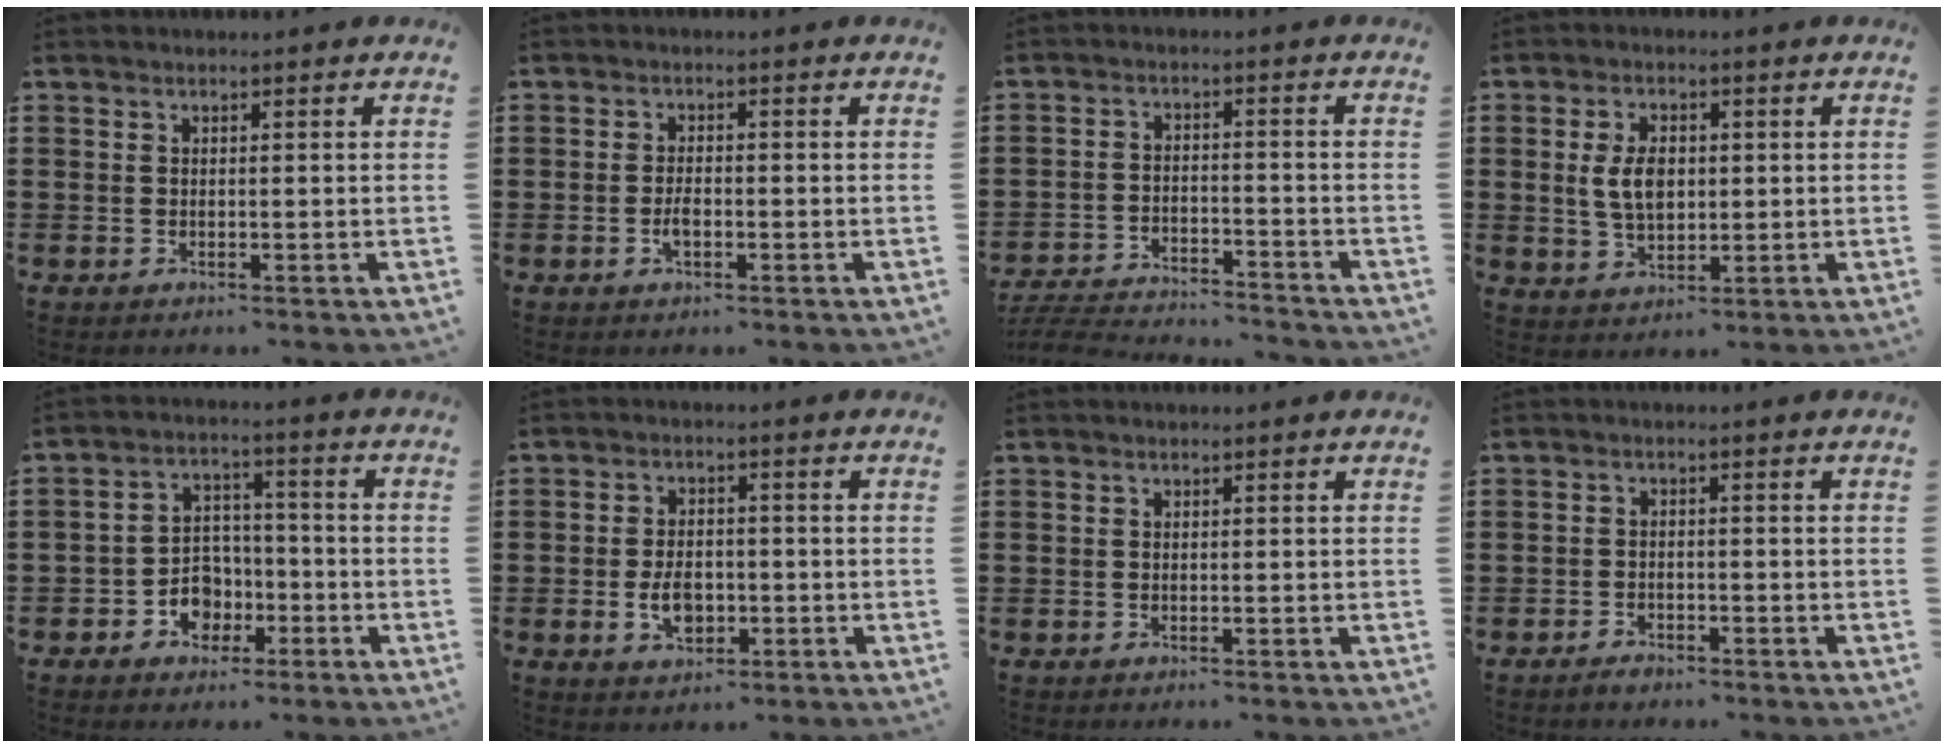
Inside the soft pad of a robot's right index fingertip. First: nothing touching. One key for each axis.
{"total": 2.1, "fx": -0.7, "fy": 0.8, "fz": 1.8, "tx": -0.034, "ty": -0.001, "tz": -0.011}
{"total": 4.7, "fx": -4.6, "fy": 0.1, "fz": 0.8, "tx": -0.030, "ty": -0.004, "tz": -0.098}
{"total": 5.9, "fx": 0.6, "fy": 3.5, "fz": 4.7, "tx": -0.103, "ty": 0.004, "tz": 0.002}
{"total": 5.3, "fx": -2.4, "fy": 4.2, "fz": 1.9, "tx": -0.043, "ty": 0.012, "tz": -0.042}
{"total": 4.7, "fx": -1.1, "fy": 3.0, "fz": 3.4, "tx": -0.065, "ty": -0.003, "tz": -0.021}
{"total": 0.0}
{"total": 1.4, "fx": -1.4, "fy": 0.3, "fz": 0.4, "tx": -0.012, "ty": -0.004, "tz": -0.026}